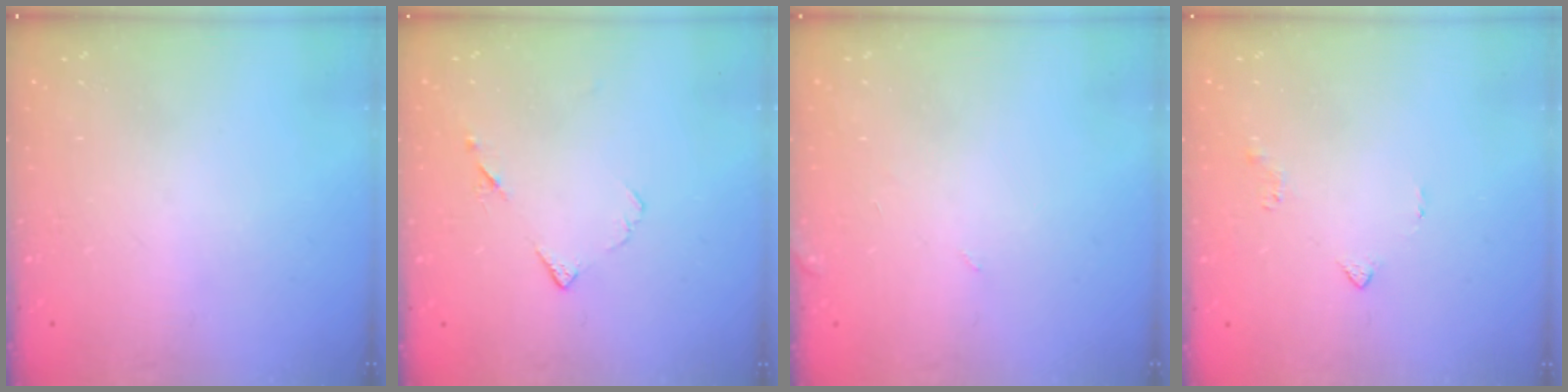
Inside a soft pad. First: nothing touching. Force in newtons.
{"total": 6.5, "press": 6.5, "slide": 1.1}
{"total": 1.5, "press": 1.5, "slide": 0.1}
{"total": 2.8, "press": 2.8, "slide": 0.6}